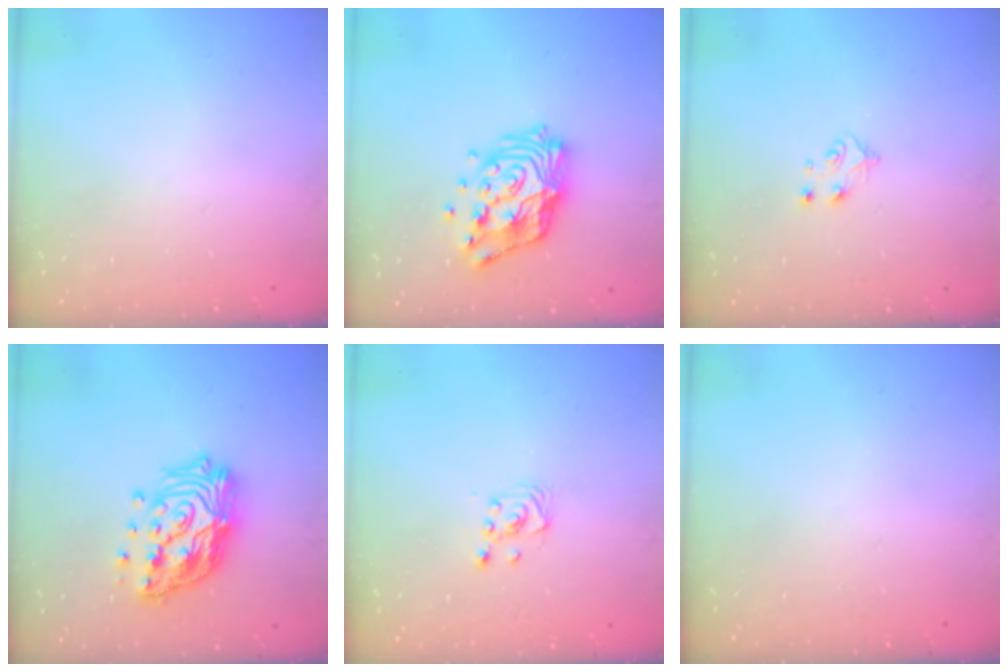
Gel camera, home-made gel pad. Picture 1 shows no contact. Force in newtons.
{"total": 15.7, "press": 15.7, "slide": 1.4}
{"total": 4.9, "press": 4.9, "slide": 0.5}
{"total": 19.2, "press": 19.1, "slide": 1.9}
{"total": 2.6, "press": 2.4, "slide": 1.0}
{"total": 0.0}